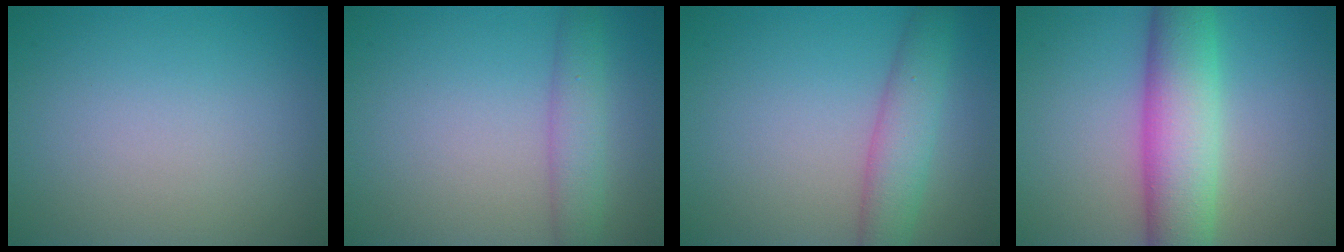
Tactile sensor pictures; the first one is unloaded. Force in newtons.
{"total": 3.0, "press": 3.0, "slide": 0.2}
{"total": 4.0, "press": 4.0, "slide": 0.2}
{"total": 8.2, "press": 8.2, "slide": 0.2}